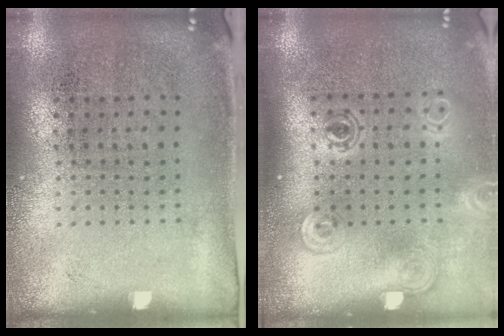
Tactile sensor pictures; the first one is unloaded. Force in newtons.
{"total": 1.8, "press": 1.4, "slide": 1.2}